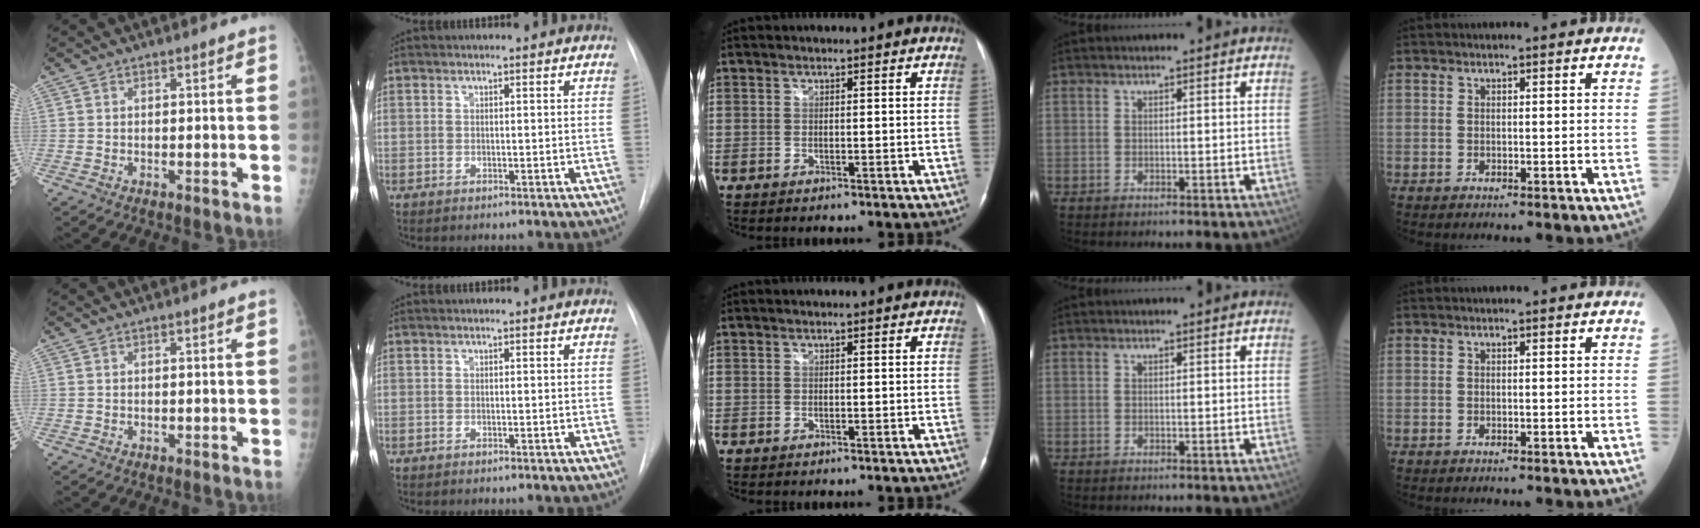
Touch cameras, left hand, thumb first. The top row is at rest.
{}